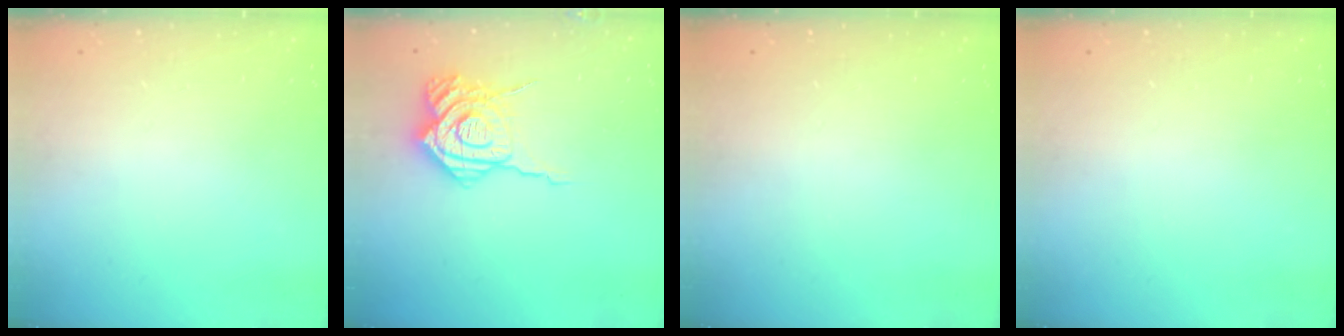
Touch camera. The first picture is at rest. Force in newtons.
{"total": 15.9, "press": 15.9, "slide": 1.5}
{"total": 0.0}
{"total": 0.0}